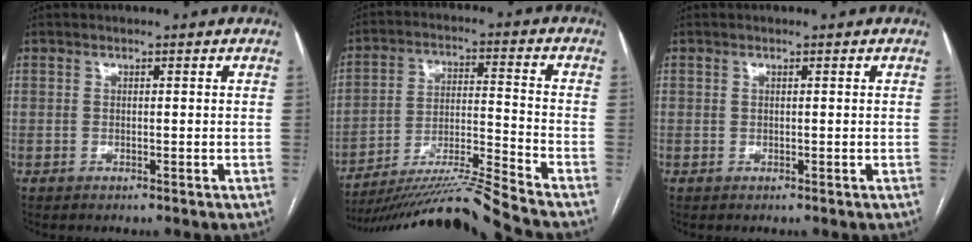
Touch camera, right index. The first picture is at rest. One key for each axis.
{"total": 16.0, "fx": -14.6, "fy": -3.9, "fz": 5.2, "tx": -0.079, "ty": 0.001, "tz": -0.250}
{"total": 0.0}